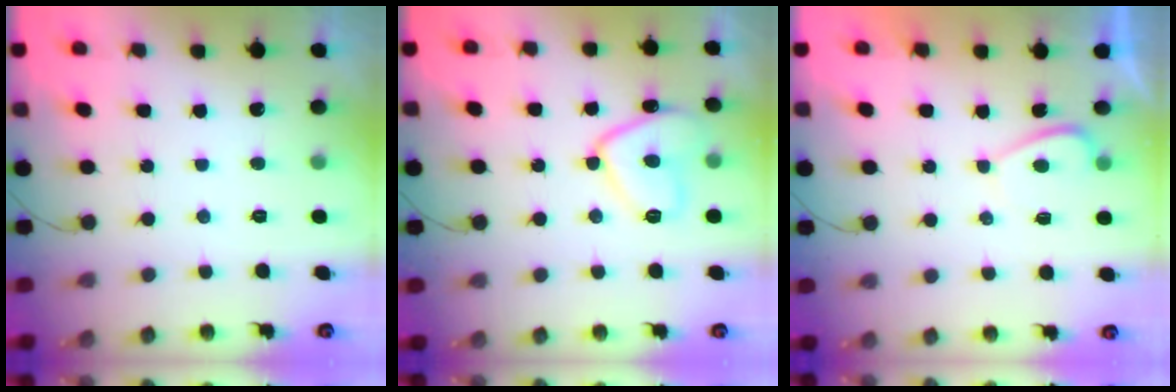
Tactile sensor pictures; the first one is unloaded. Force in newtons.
{"total": 12.0, "press": 12.0, "slide": 1.3}
{"total": 2.1, "press": 2.0, "slide": 0.7}